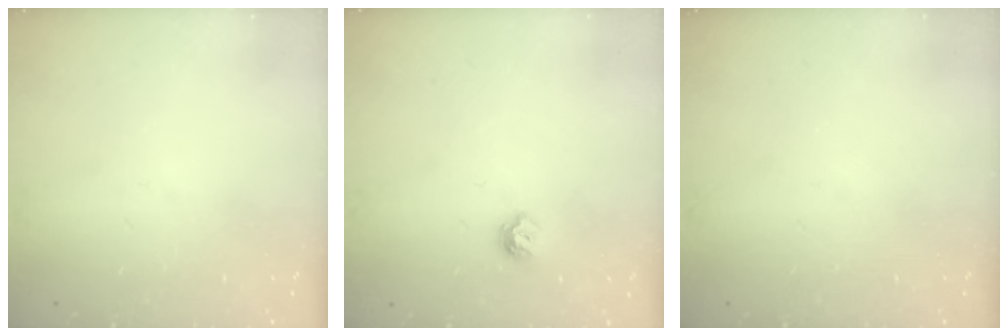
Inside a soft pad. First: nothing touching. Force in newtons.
{"total": 5.5, "press": 5.5, "slide": 0.8}
{"total": 0.0}